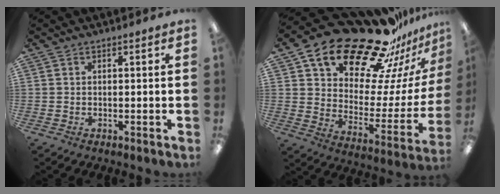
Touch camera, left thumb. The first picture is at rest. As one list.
[{"total": 24.0, "force": [19.4, 9.4, 10.6], "torque": [-0.164, -0.147, 0.335]}]